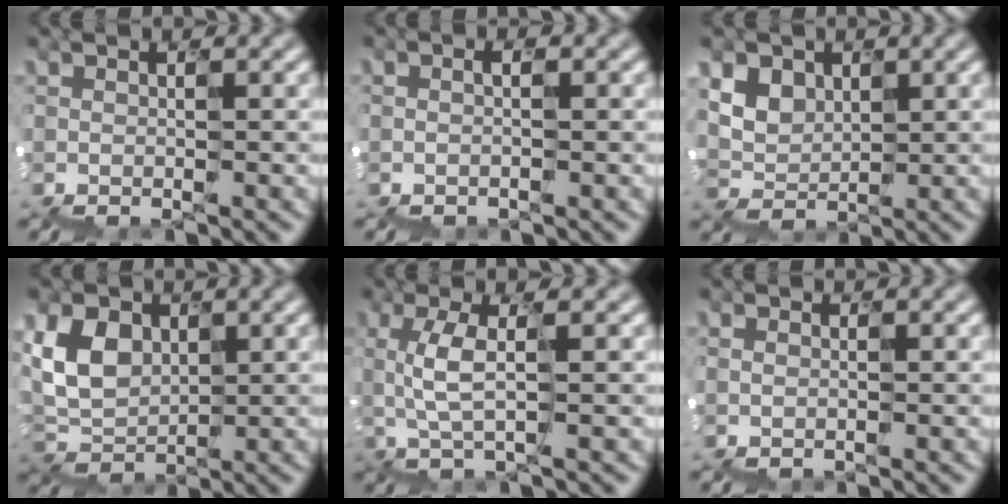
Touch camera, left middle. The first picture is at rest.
{"total": 0.9, "force": [-0.4, -0.3, -0.7], "torque": [0.000, -0.006, -0.006]}
{"total": 3.0, "force": [2.1, 1.5, -1.5], "torque": [-0.005, 0.006, 0.033]}
{"total": 2.8, "force": [1.4, 2.4, 0.2], "torque": [-0.039, 0.007, 0.019]}
{"total": 0.9, "force": [0.2, 0.2, 0.9], "torque": [-0.046, 0.000, 0.001]}
{"total": 1.1, "force": [-0.1, -0.4, -1.0], "torque": [0.005, -0.001, 0.000]}